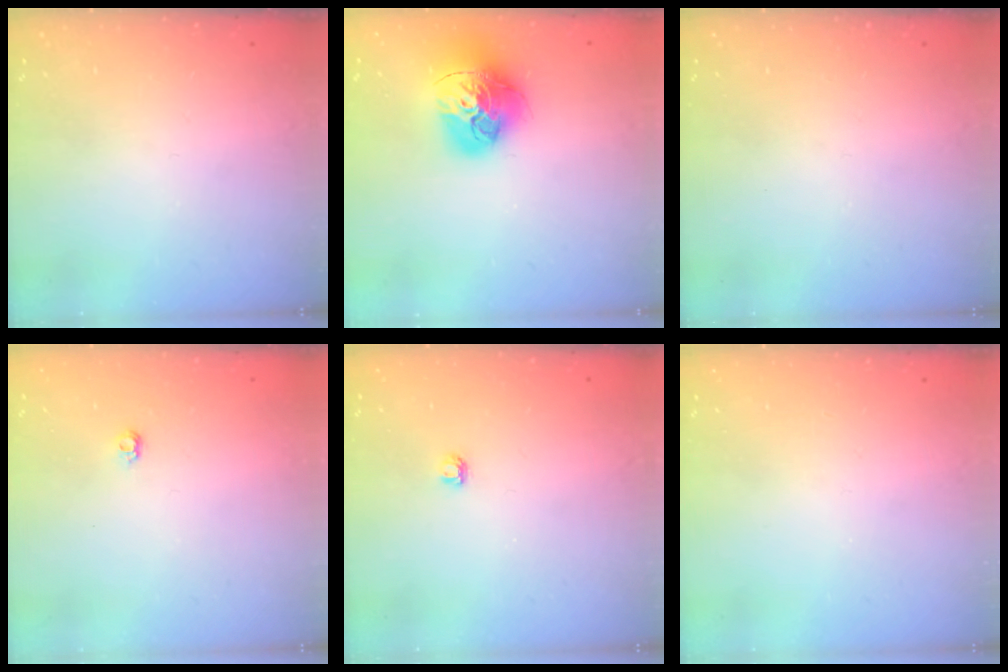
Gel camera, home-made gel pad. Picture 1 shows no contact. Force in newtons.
{"total": 17.4, "press": 17.3, "slide": 1.8}
{"total": 0.0}
{"total": 3.9, "press": 3.9, "slide": 0.5}
{"total": 3.2, "press": 3.2, "slide": 0.4}
{"total": 0.0}